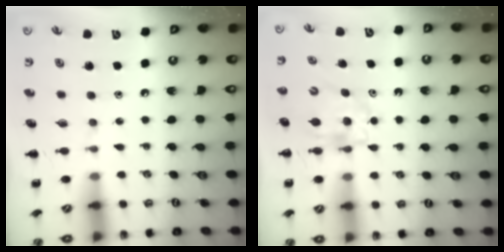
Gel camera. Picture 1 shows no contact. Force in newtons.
{"total": 5.8, "press": 5.8, "slide": 0.5}